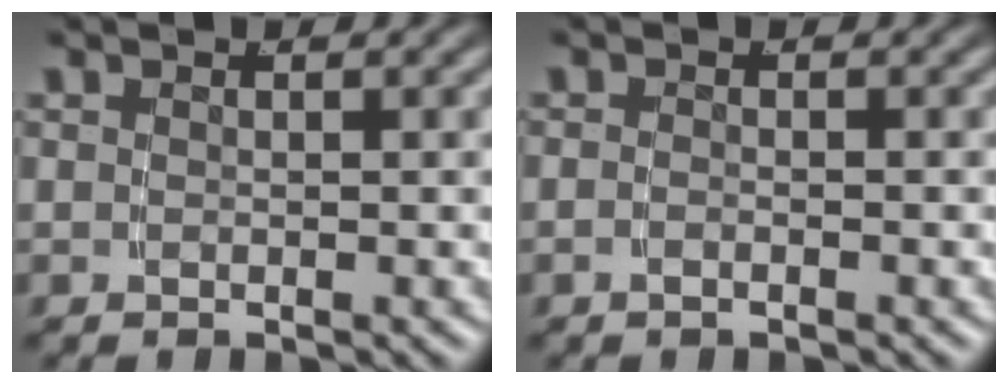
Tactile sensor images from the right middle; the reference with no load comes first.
{"total": 0.7, "force": [-0.6, 0.0, 0.3], "torque": [-0.007, 0.000, -0.013]}